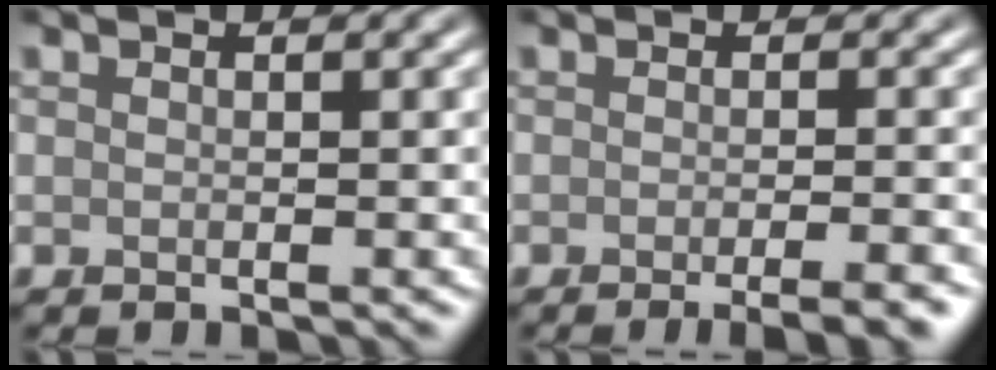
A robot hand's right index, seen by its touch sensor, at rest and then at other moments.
{"total": 4.3, "force": [-2.4, 1.1, 3.4], "torque": [-0.022, 0.005, -0.029]}